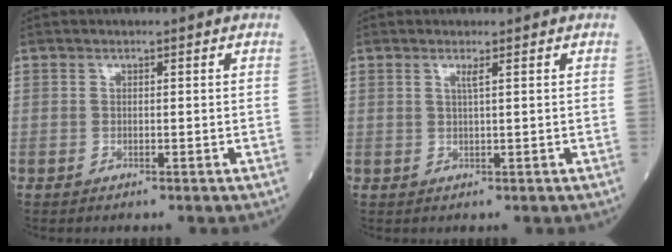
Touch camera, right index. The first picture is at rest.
{"total": 1.2, "force": [0.5, -0.2, 1.0], "torque": [-0.025, -0.003, 0.011]}